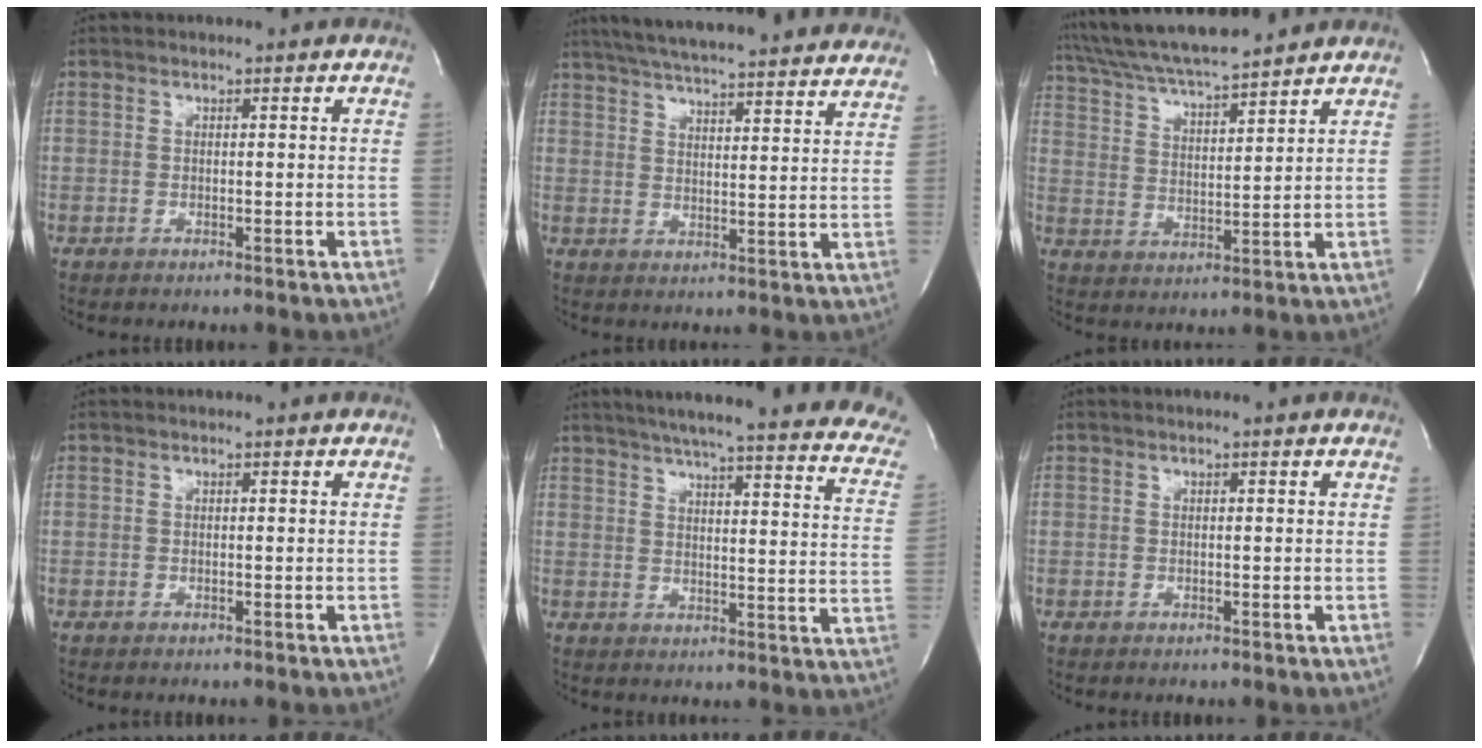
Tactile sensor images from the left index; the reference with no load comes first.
{"total": 29.5, "force": [26.5, 3.8, 12.4], "torque": [-0.210, -0.024, 0.332]}
{"total": 14.5, "force": [13.1, 1.0, 6.1], "torque": [-0.119, 0.019, 0.228]}
{"total": 0.0}
{"total": 27.4, "force": [22.4, 3.1, 15.5], "torque": [-0.189, -0.029, 0.257]}
{"total": 0.6, "force": [0.6, 0.0, 0.2], "torque": [-0.007, 0.002, 0.005]}